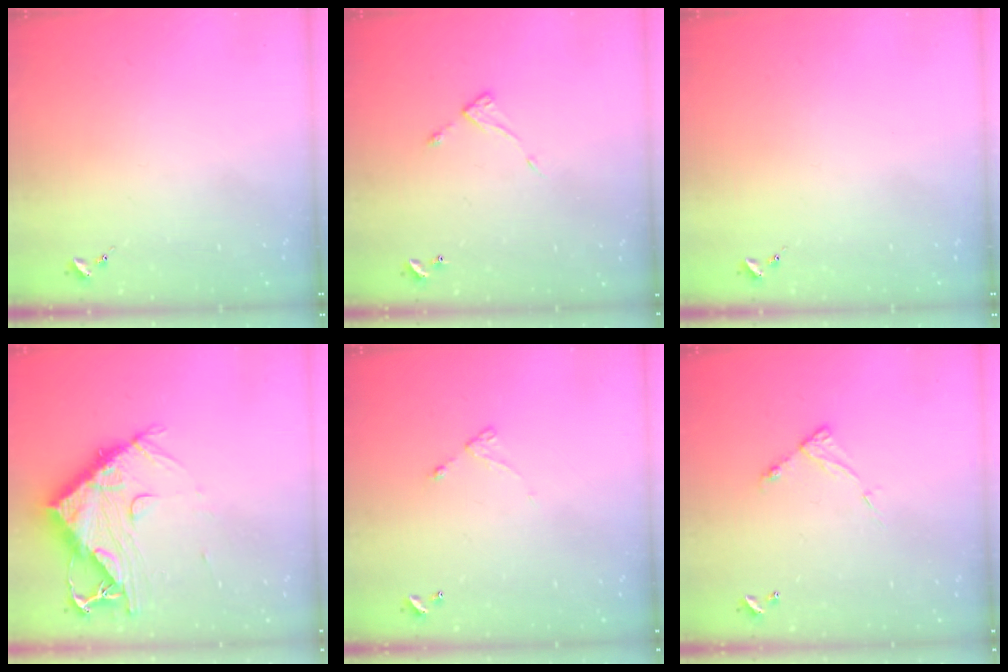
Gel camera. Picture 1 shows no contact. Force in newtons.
{"total": 5.1, "press": 5.1, "slide": 0.4}
{"total": 0.0}
{"total": 13.2, "press": 13.1, "slide": 1.4}
{"total": 4.0, "press": 4.0, "slide": 0.3}
{"total": 6.4, "press": 6.4, "slide": 0.6}